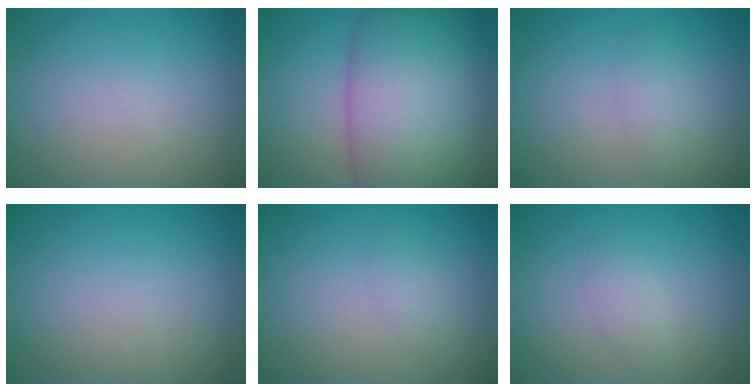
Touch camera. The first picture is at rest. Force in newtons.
{"total": 12.8, "press": 12.8, "slide": 0.4}
{"total": 1.8, "press": 1.8, "slide": 0.1}
{"total": 0.0}
{"total": 1.0, "press": 1.0, "slide": 0.1}
{"total": 1.3, "press": 1.3, "slide": 0.0}